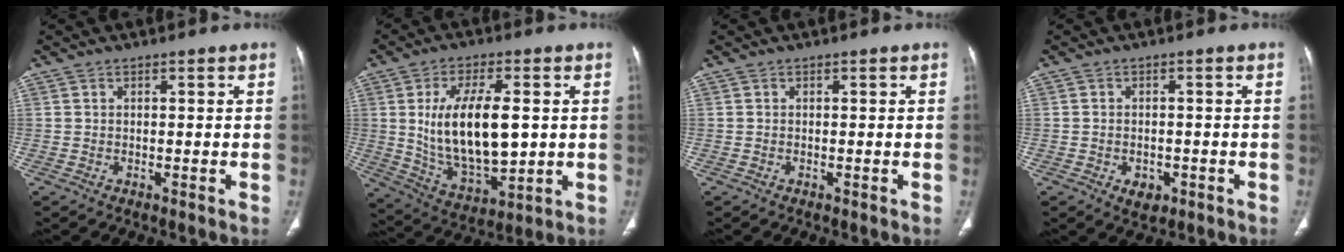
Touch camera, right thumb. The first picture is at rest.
{"total": 17.3, "force": [1.6, 8.3, 15.1], "torque": [-0.253, -0.015, 0.043]}
{"total": 0.0}
{"total": 3.4, "force": [-1.4, 2.4, 2.0], "torque": [-0.019, 0.005, -0.014]}